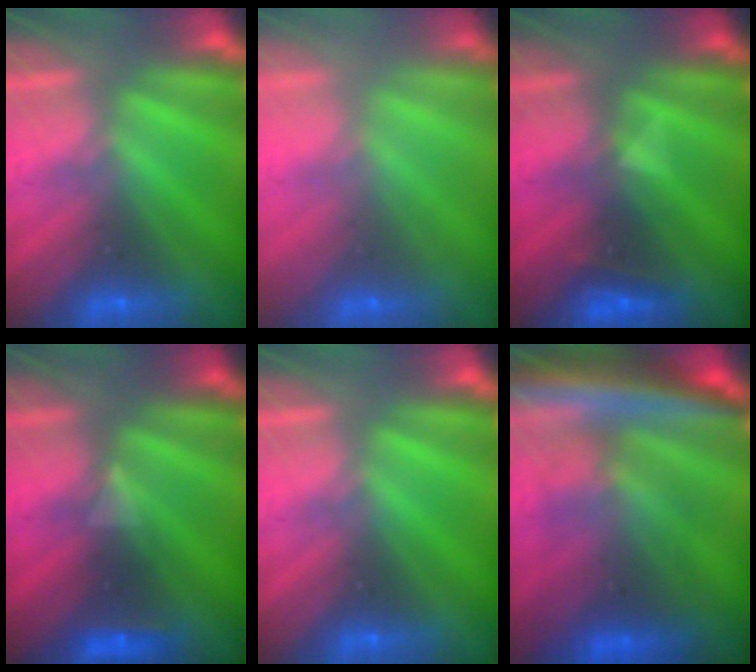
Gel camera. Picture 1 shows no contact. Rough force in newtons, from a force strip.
{"total": 2.7}
{"total": 2.9}
{"total": 2.9}
{"total": 0.0}
{"total": 7.6}